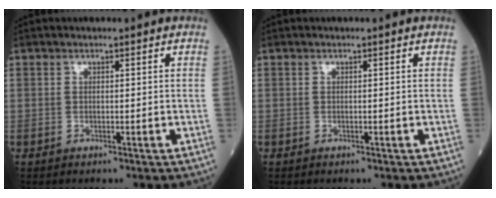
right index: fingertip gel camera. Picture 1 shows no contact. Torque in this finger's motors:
{"motor_torque": [-0.01, 0.01, 0.05, 0.00]}